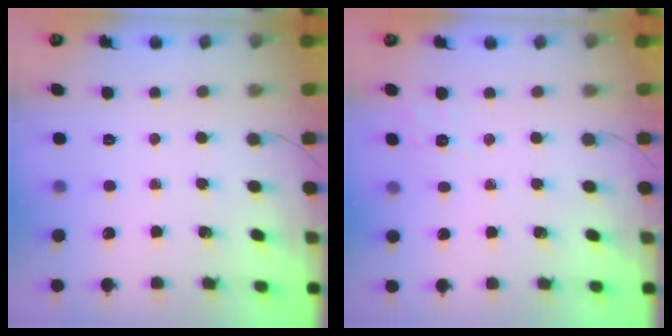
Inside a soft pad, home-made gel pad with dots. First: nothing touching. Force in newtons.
{"total": 2.2, "press": 0.7, "slide": 2.0}